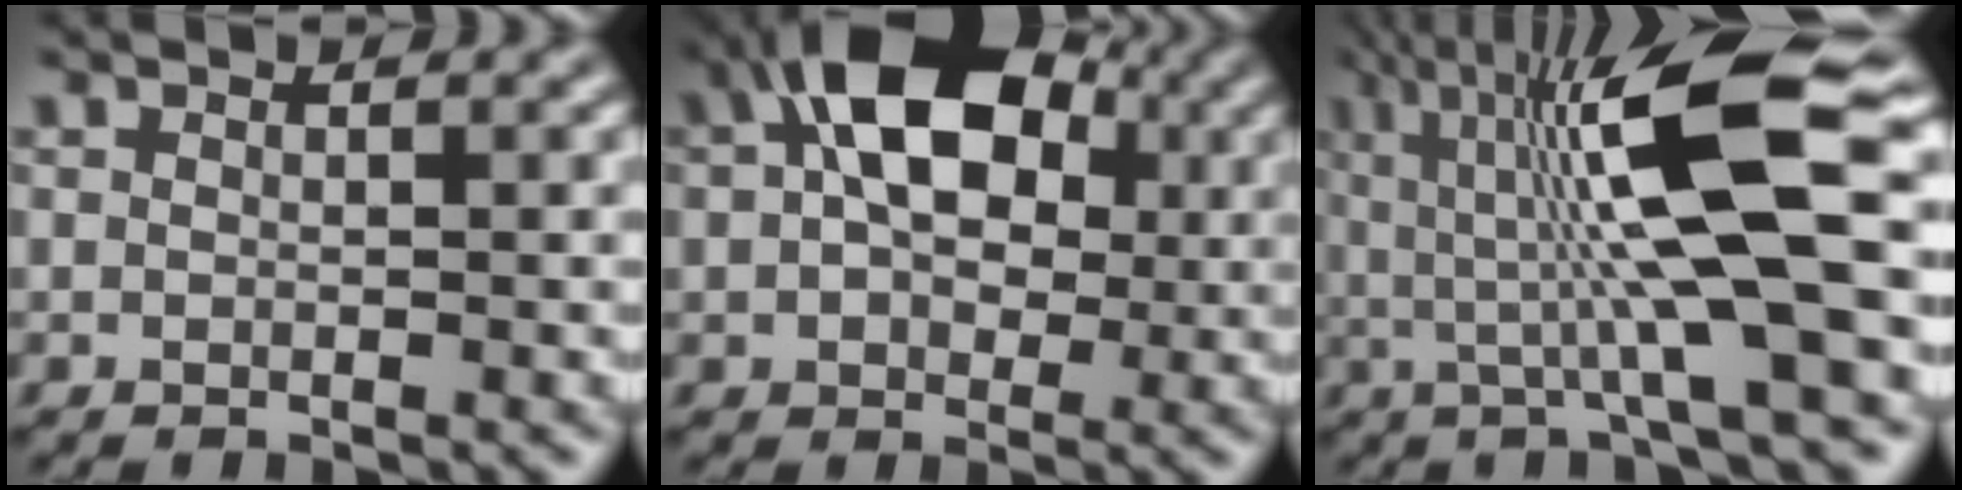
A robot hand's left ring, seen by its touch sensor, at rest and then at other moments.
{"total": 11.4, "force": [2.6, 7.5, 8.1], "torque": [-0.132, 0.025, 0.036]}
{"total": 11.8, "force": [1.7, 2.3, 11.4], "torque": [-0.196, 0.011, 0.031]}